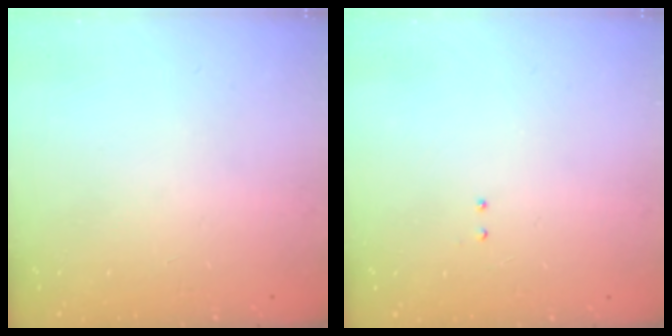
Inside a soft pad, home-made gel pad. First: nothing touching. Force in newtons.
{"total": 2.1, "press": 2.0, "slide": 0.6}